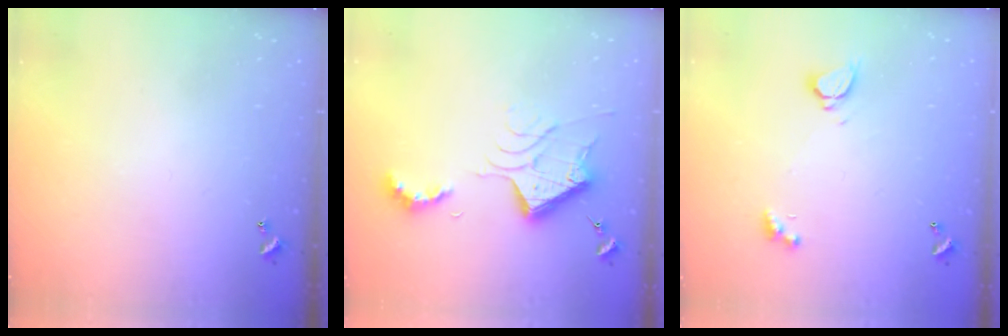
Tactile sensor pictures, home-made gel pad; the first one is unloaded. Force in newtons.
{"total": 11.3, "press": 11.3, "slide": 1.1}
{"total": 2.4, "press": 2.3, "slide": 0.4}